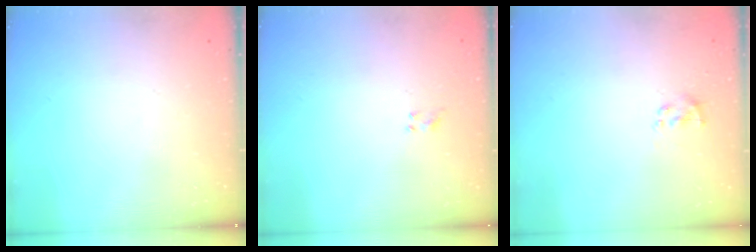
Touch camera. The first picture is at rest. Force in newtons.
{"total": 2.9, "press": 2.7, "slide": 1.1}
{"total": 1.4, "press": 1.2, "slide": 0.6}